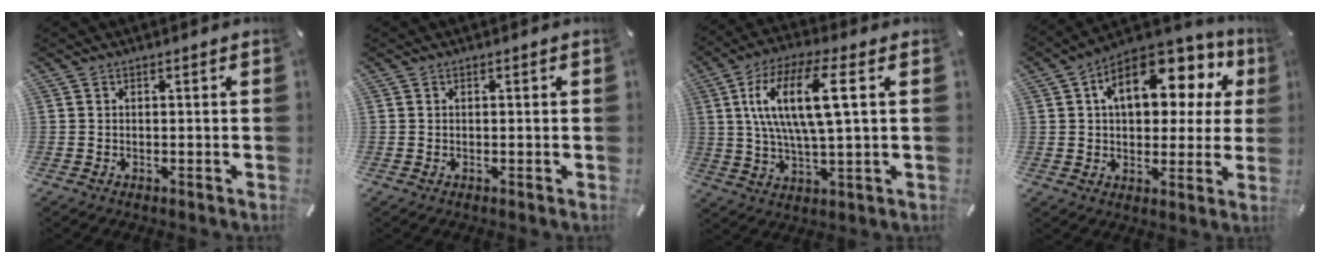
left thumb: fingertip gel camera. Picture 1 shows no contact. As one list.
[{"total": 0.0}, {"total": 15.0, "force": [3.7, 4.4, 13.8], "torque": [-0.286, 0.004, 0.057]}, {"total": 16.0, "force": [6.2, 9.6, 11.3], "torque": [-0.169, -0.020, 0.105]}]